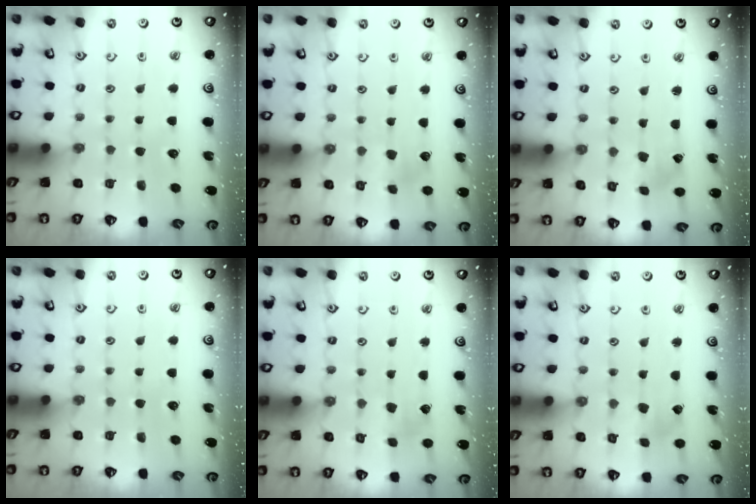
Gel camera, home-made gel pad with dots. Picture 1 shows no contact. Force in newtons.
{"total": 2.6, "press": 2.6, "slide": 0.4}
{"total": 1.0, "press": 1.0, "slide": 0.2}
{"total": 0.0}
{"total": 2.1, "press": 2.1, "slide": 0.2}
{"total": 2.6, "press": 2.6, "slide": 0.4}